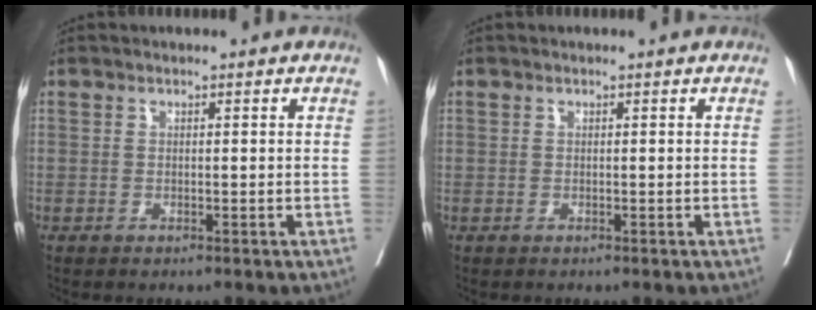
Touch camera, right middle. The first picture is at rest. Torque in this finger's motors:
{"motor_torque": [-0.79, 0.28, -0.25, -0.08]}